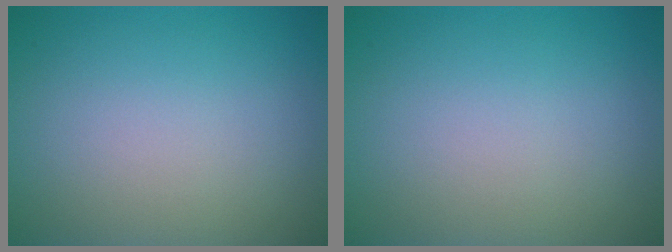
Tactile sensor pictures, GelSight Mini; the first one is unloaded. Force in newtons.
{"total": 0.0}